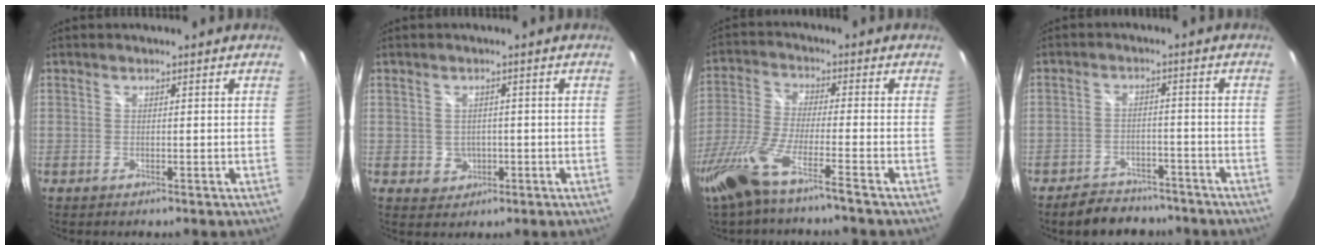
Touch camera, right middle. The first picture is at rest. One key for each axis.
{"total": 3.5, "fx": -0.6, "fy": 3.3, "fz": 1.0, "tx": -0.022, "ty": 0.002, "tz": 0.000}
{"total": 13.5, "fx": -9.6, "fy": 0.4, "fz": 9.4, "tx": -0.205, "ty": -0.043, "tz": -0.179}
{"total": 9.2, "fx": -7.8, "fy": 4.2, "fz": 2.7, "tx": -0.068, "ty": 0.011, "tz": -0.104}